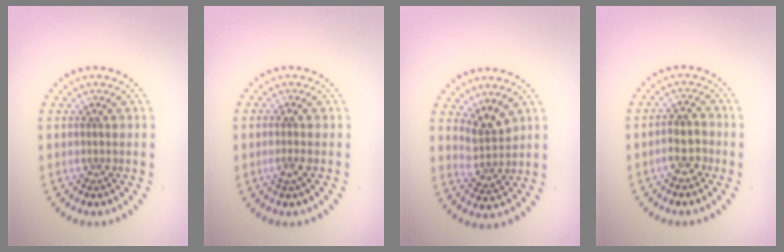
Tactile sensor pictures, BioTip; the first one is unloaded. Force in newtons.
{"total": 1.1, "press": 0.9, "slide": 0.5}
{"total": 2.7, "press": 2.0, "slide": 1.8}
{"total": 2.4, "press": 2.2, "slide": 0.7}